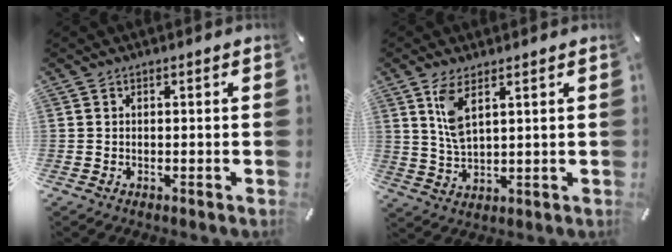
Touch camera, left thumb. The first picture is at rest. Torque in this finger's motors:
{"motor_torque": [0.52, -0.21, 0.36, 0.04, 0.09]}